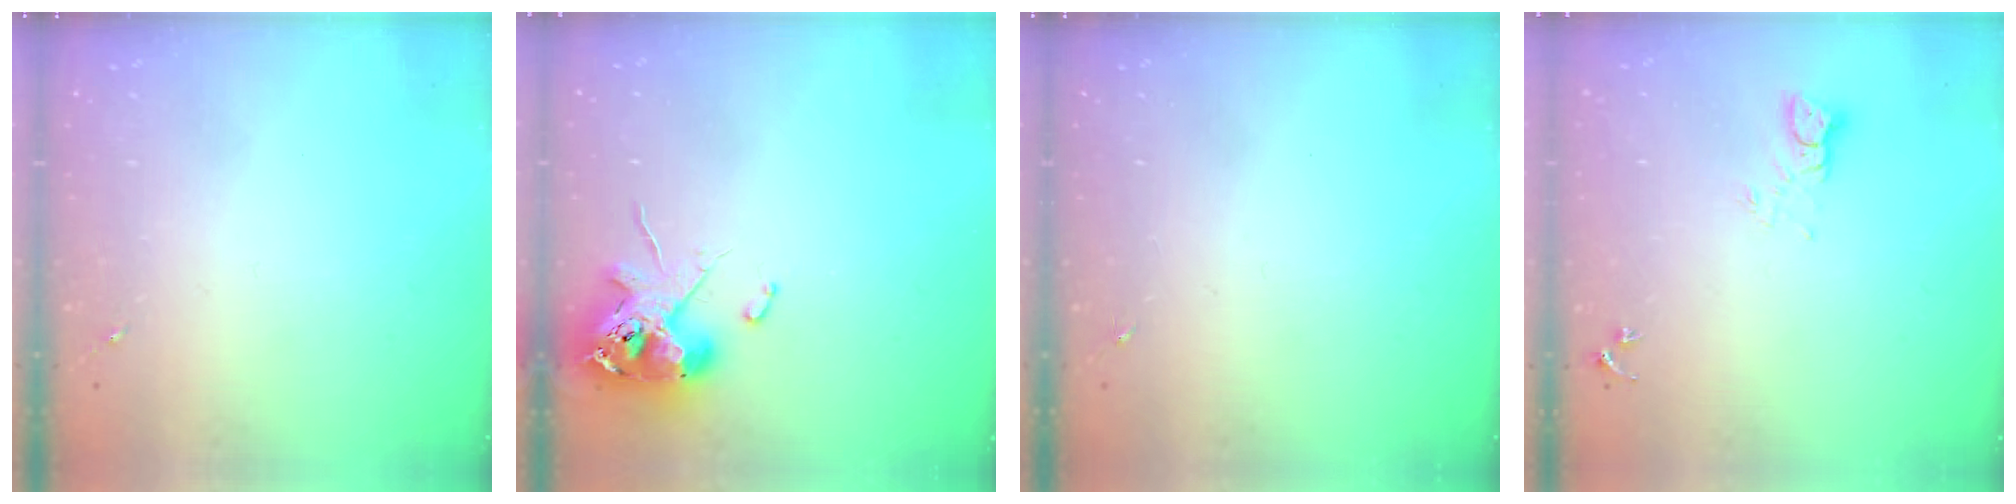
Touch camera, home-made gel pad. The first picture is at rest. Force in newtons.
{"total": 12.0, "press": 11.9, "slide": 1.9}
{"total": 0.0}
{"total": 3.7, "press": 3.7, "slide": 0.4}